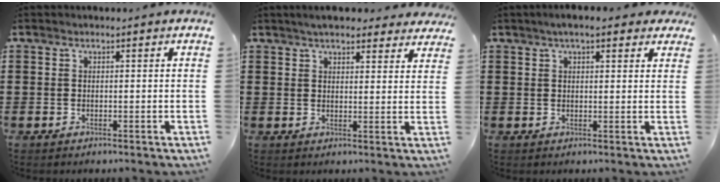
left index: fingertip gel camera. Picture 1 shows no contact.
{"total": 4.6, "force": [4.2, 0.9, 1.7], "torque": [-0.045, -0.004, 0.078]}
{"total": 3.8, "force": [2.7, 1.1, 2.4], "torque": [-0.054, 0.009, 0.047]}